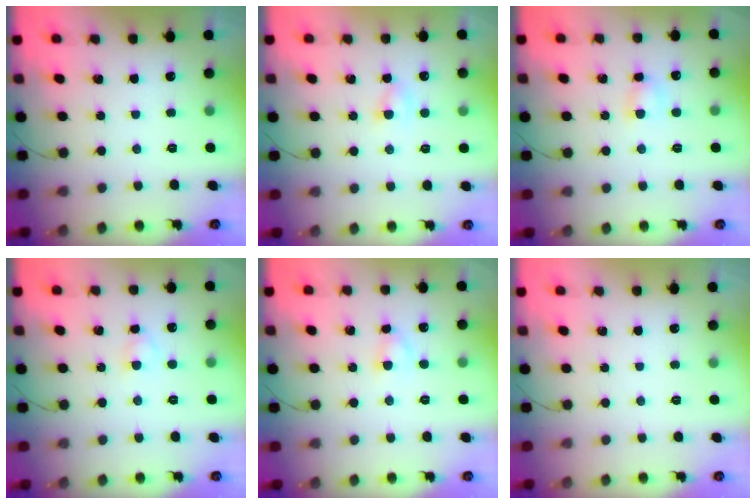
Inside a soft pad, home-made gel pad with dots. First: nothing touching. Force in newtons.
{"total": 1.7, "press": 1.6, "slide": 0.5}
{"total": 3.9, "press": 3.7, "slide": 1.2}
{"total": 2.5, "press": 2.3, "slide": 1.1}
{"total": 2.9, "press": 2.7, "slide": 1.2}
{"total": 0.0}